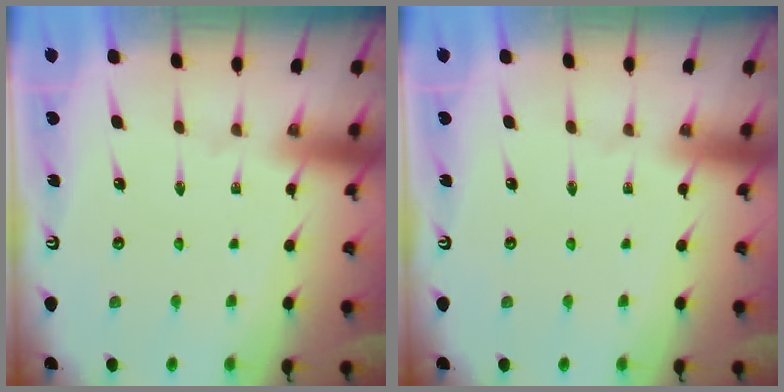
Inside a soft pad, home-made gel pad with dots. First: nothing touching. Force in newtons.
{"total": 0.0}